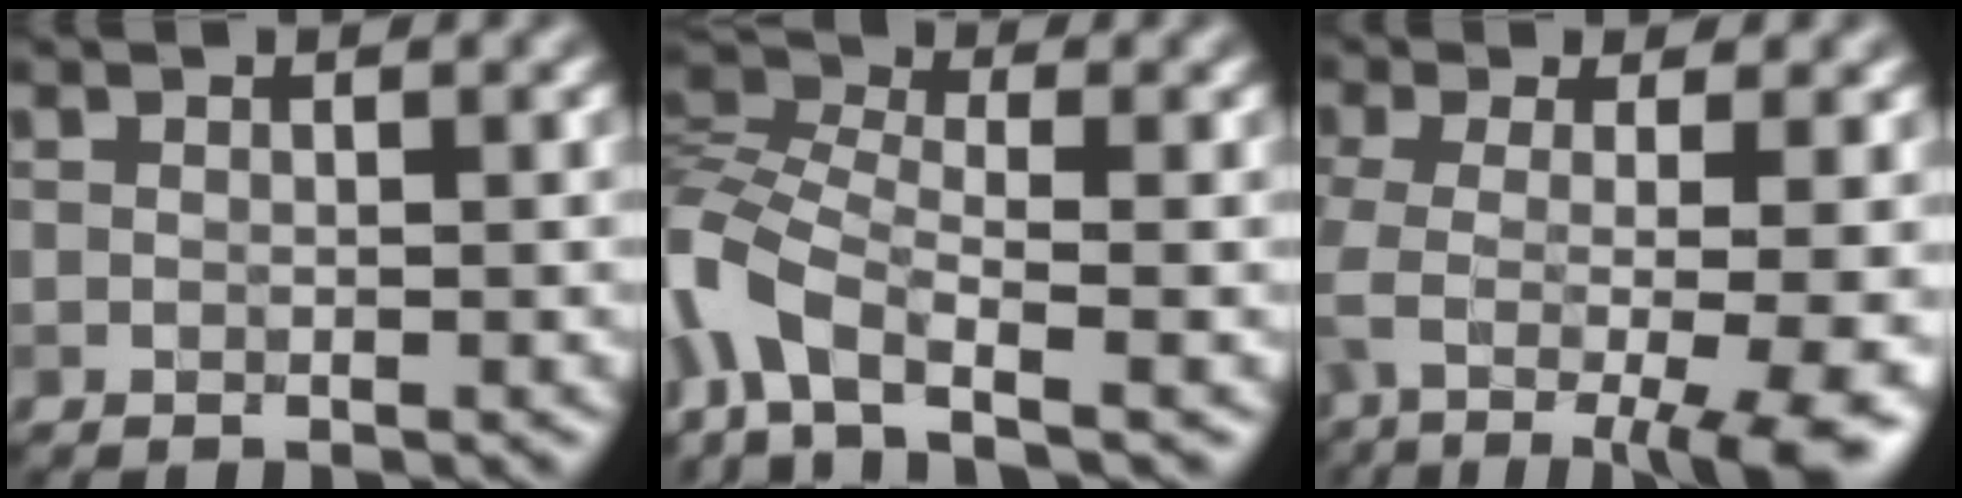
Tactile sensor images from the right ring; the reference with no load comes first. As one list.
[{"total": 7.9, "force": [-4.1, 4.1, 5.4], "torque": [-0.121, 0.000, -0.097]}, {"total": 7.7, "force": [-2.4, 2.5, 6.9], "torque": [-0.106, -0.021, -0.033]}]